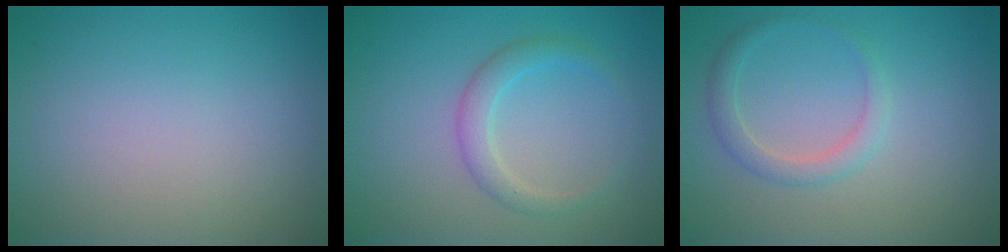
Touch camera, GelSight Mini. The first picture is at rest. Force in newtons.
{"total": 2.2, "press": 2.2, "slide": 0.0}
{"total": 1.9, "press": 1.9, "slide": 0.1}